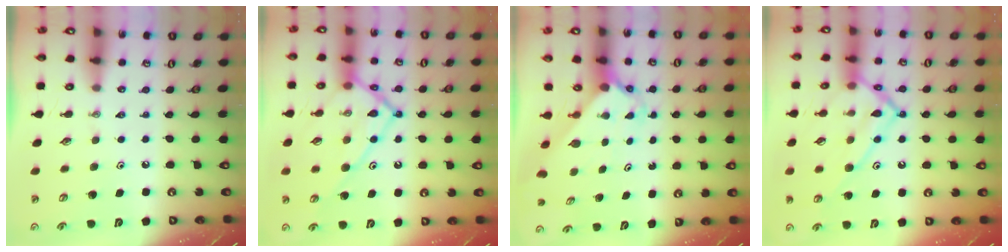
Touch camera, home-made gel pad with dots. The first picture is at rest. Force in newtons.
{"total": 16.4, "press": 16.3, "slide": 1.4}
{"total": 2.3, "press": 2.3, "slide": 0.2}
{"total": 17.0, "press": 16.9, "slide": 1.5}